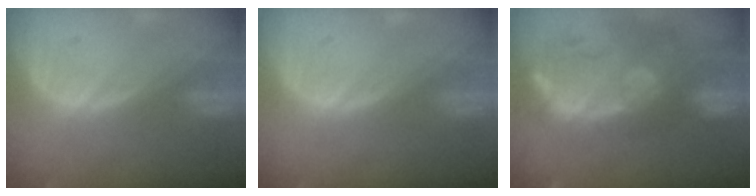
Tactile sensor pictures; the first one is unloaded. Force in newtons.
{"total": 0.0}
{"total": 13.1, "press": 11.3, "slide": 6.5}